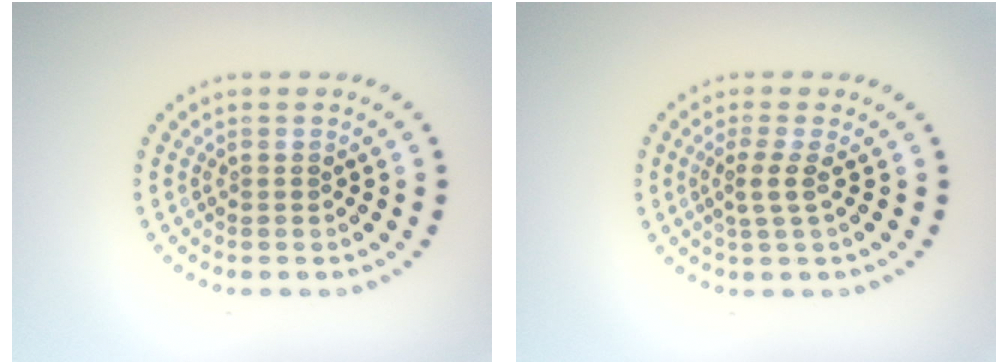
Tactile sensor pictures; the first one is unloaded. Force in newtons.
{"total": 1.9, "press": 1.4, "slide": 1.3}